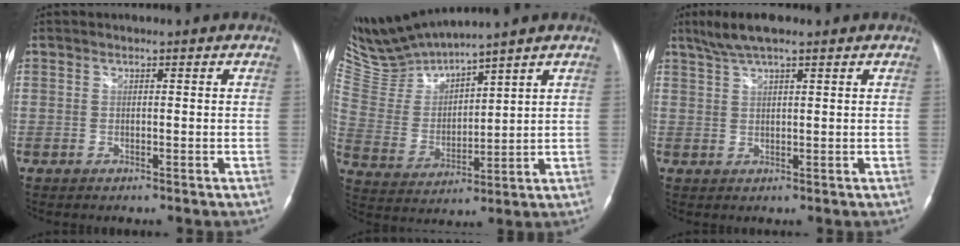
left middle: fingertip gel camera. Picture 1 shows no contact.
{"total": 9.8, "force": [9.6, -0.9, 1.8], "torque": [-0.063, -0.005, 0.213]}
{"total": 5.4, "force": [4.1, 0.7, 3.5], "torque": [-0.075, 0.016, 0.075]}